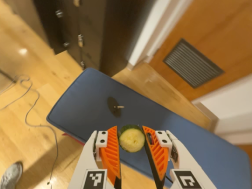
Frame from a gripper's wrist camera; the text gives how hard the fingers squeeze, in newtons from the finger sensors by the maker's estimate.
{"total": 7.8, "left": 8.0, "right": 7.7}